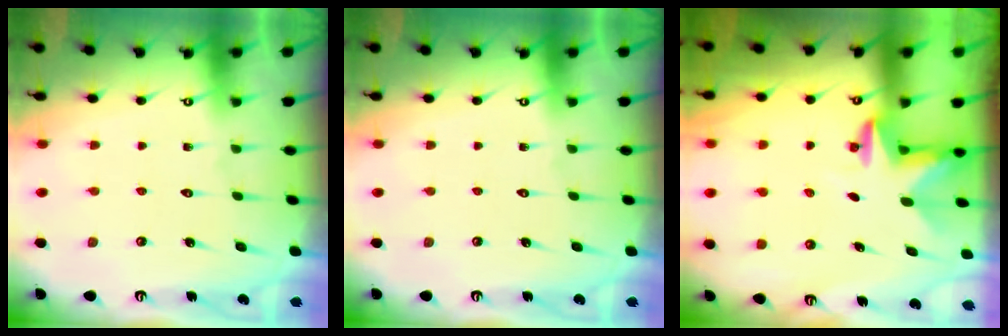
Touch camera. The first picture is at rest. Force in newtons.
{"total": 0.0}
{"total": 2.9, "press": 2.9, "slide": 0.1}